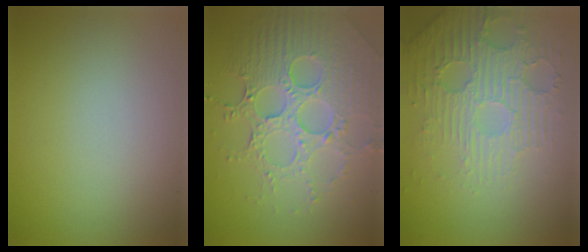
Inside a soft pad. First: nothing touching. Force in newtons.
{"total": 6.9, "press": 5.3, "slide": 4.4}
{"total": 6.1, "press": 3.8, "slide": 4.8}